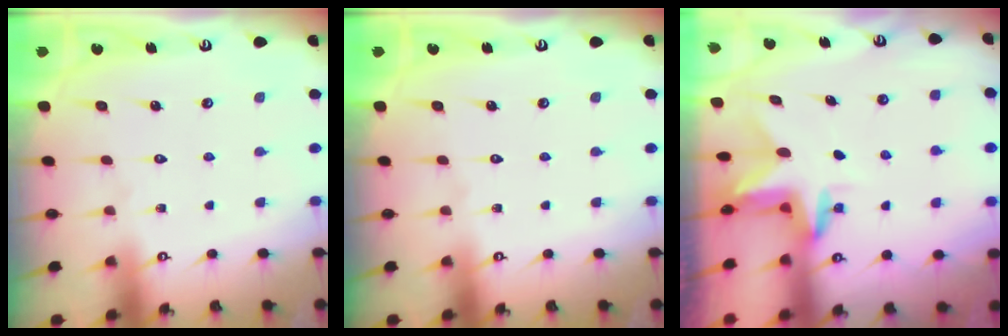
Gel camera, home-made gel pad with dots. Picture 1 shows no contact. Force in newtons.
{"total": 0.0}
{"total": 3.1, "press": 3.1, "slide": 0.2}